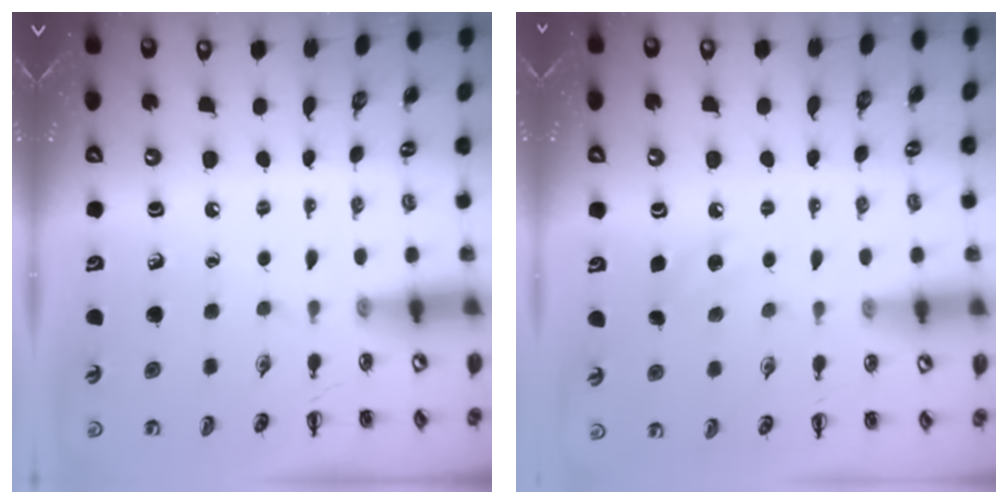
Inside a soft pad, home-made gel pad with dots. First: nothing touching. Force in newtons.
{"total": 4.4, "press": 4.2, "slide": 1.2}